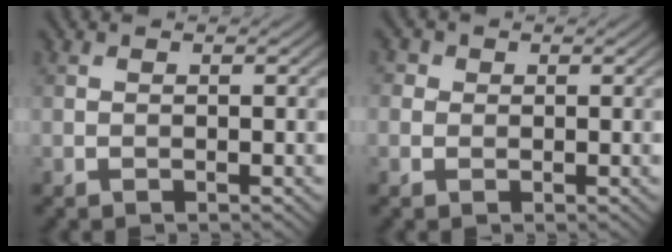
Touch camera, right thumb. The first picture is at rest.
{"total": 1.7, "force": [0.3, 1.6, 0.4], "torque": [-0.014, 0.003, -0.001]}